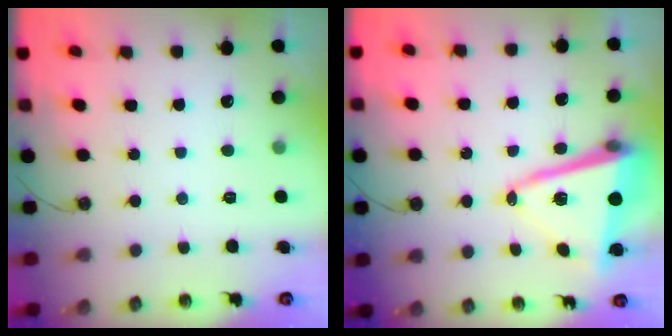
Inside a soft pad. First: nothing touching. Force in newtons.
{"total": 12.7, "press": 12.4, "slide": 2.9}